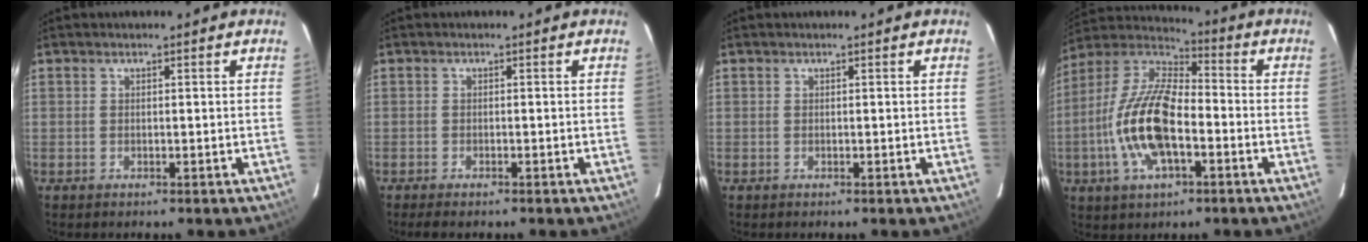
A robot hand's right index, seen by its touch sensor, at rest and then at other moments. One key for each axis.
{"total": 2.7, "fx": -2.2, "fy": 0.6, "fz": 1.4, "tx": -0.032, "ty": -0.011, "tz": -0.039}
{"total": 0.0}
{"total": 17.2, "fx": -4.4, "fy": 7.5, "fz": 14.8, "tx": -0.306, "ty": 0.000, "tz": -0.090}